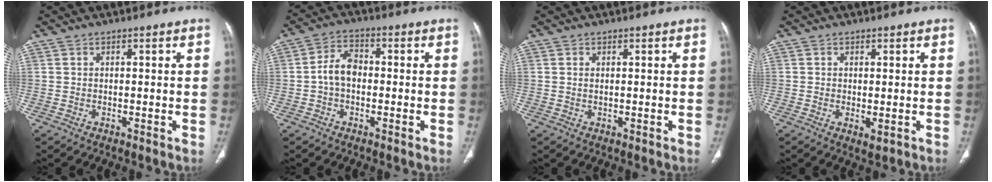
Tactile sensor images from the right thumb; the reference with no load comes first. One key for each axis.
{"total": 5.7, "fx": -0.7, "fy": 3.9, "fz": 4.1, "tx": -0.065, "ty": 0.020, "tz": -0.022}
{"total": 0.7, "fx": 0.2, "fy": 0.3, "fz": 0.6, "tx": -0.015, "ty": 0.002, "tz": 0.006}
{"total": 2.0, "fx": -0.4, "fy": 0.9, "fz": 1.8, "tx": -0.035, "ty": -0.008, "tz": -0.001}